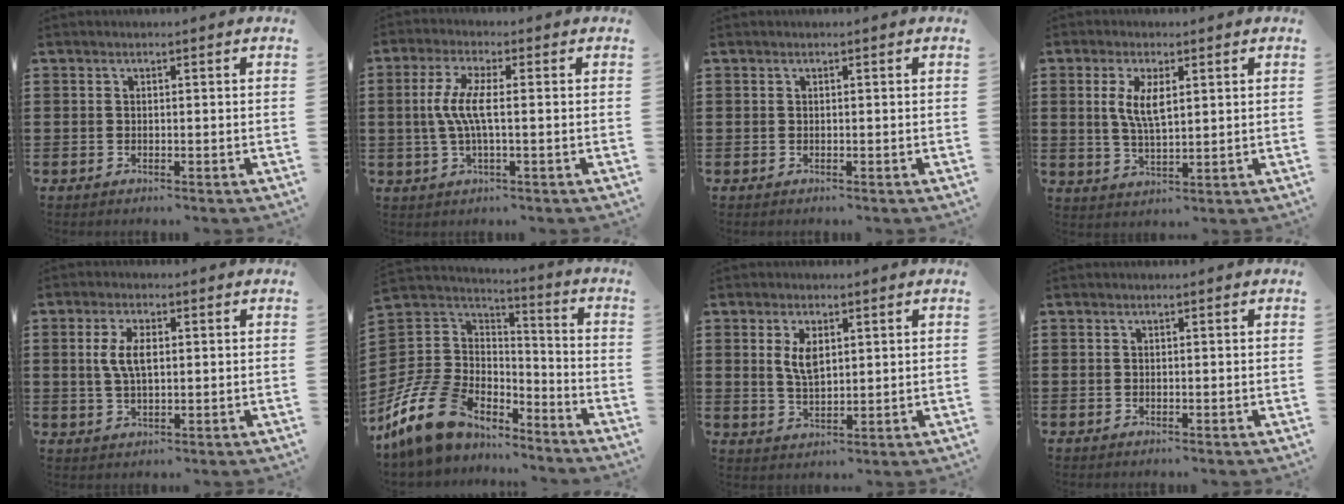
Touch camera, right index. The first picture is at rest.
{"total": 5.7, "force": [-0.3, 1.1, 5.6], "torque": [-0.131, -0.009, -0.018]}
{"total": 0.0}
{"total": 5.2, "force": [1.3, 2.0, 4.6], "torque": [-0.097, 0.005, 0.022]}
{"total": 5.1, "force": [0.8, 2.3, 4.5], "torque": [-0.100, 0.008, 0.008]}
{"total": 13.6, "force": [-8.9, 8.6, 5.7], "torque": [-0.159, 0.037, -0.168]}
{"total": 4.2, "force": [1.4, 2.0, 3.5], "torque": [-0.067, 0.004, 0.022]}
{"total": 0.0}